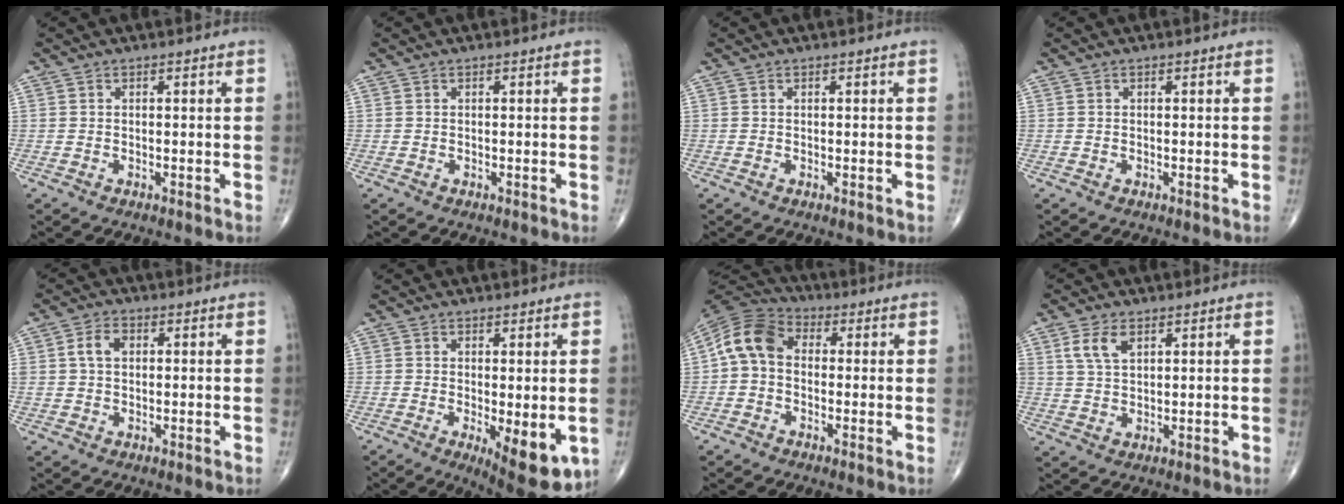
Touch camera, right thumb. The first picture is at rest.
{"total": 0.0}
{"total": 0.0}
{"total": 0.0}
{"total": 4.3, "force": [0.9, 3.0, 2.9], "torque": [-0.056, 0.009, 0.016]}
{"total": 9.7, "force": [-2.3, 3.5, 8.8], "torque": [-0.115, -0.024, -0.023]}
{"total": 9.5, "force": [0.2, 7.1, 6.3], "torque": [-0.110, 0.026, -0.015]}
{"total": 5.2, "force": [2.4, 2.9, 3.5], "torque": [-0.065, -0.004, 0.051]}